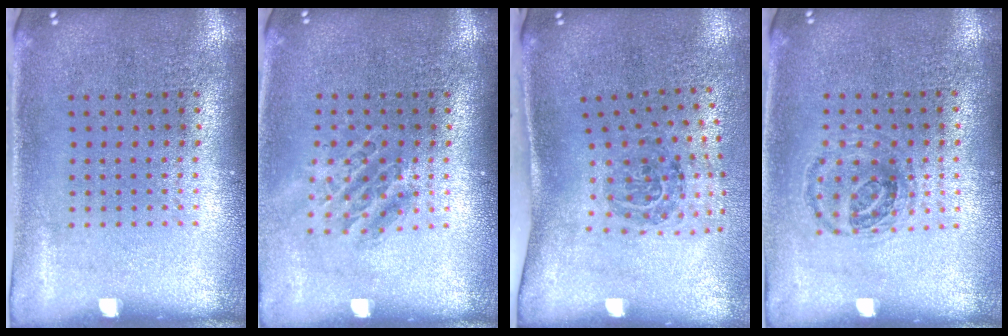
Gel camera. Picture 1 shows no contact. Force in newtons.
{"total": 1.4, "press": 1.2, "slide": 0.8}
{"total": 1.8, "press": 1.2, "slide": 1.3}
{"total": 0.9, "press": 0.8, "slide": 0.4}